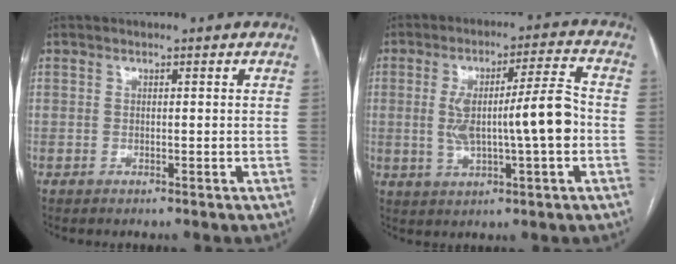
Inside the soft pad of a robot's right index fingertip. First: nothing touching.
{"total": 11.4, "force": [-0.9, 1.1, 11.3], "torque": [-0.198, 0.019, -0.010]}